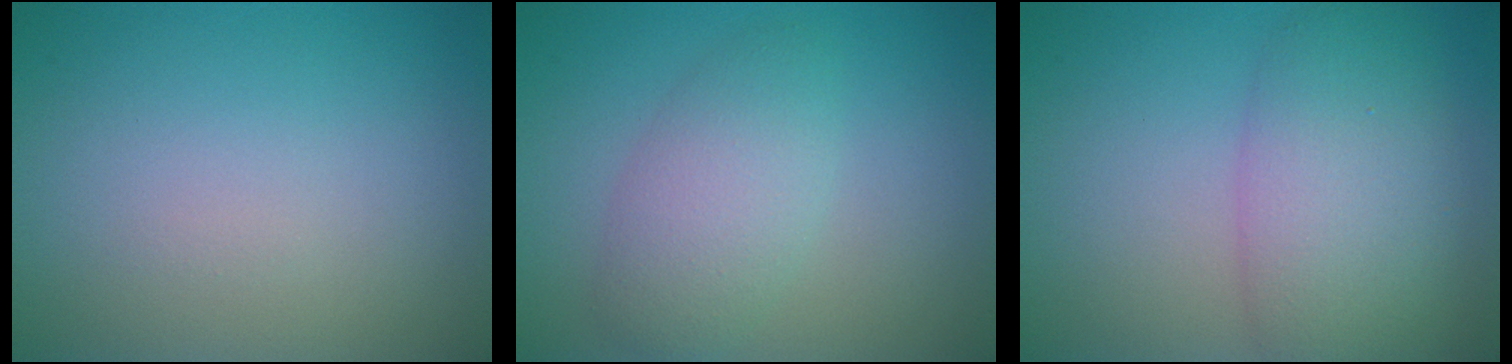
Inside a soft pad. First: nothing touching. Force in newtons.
{"total": 3.7, "press": 3.7, "slide": 0.3}
{"total": 6.5, "press": 6.4, "slide": 0.2}